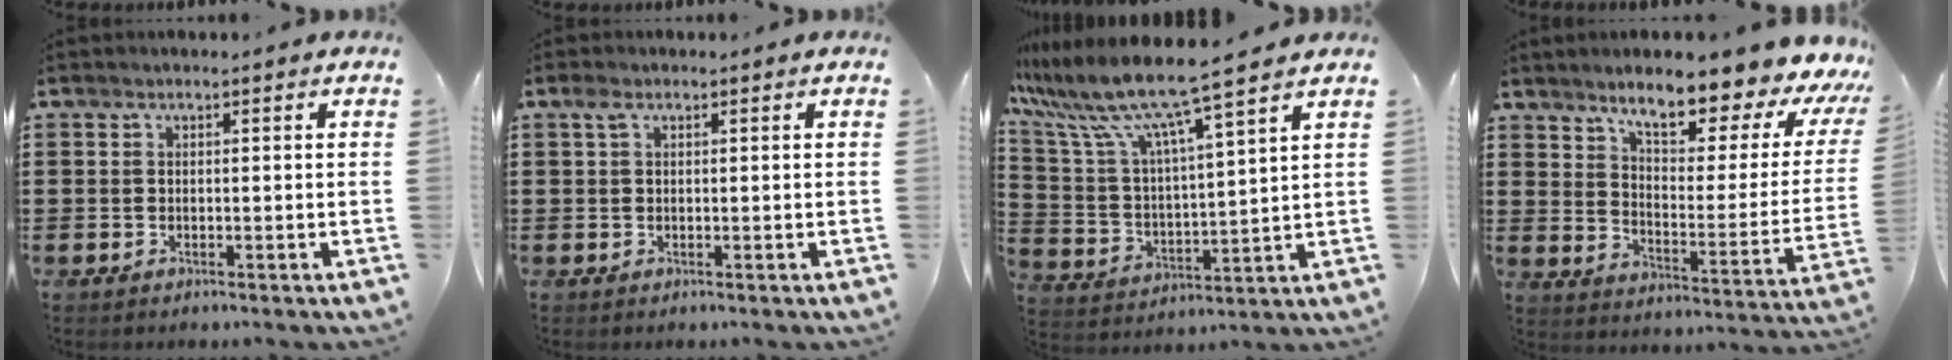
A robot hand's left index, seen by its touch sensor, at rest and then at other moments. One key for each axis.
{"total": 1.5, "fx": 0.6, "fy": 0.8, "fz": 1.1, "tx": -0.025, "ty": 0.007, "tz": 0.010}
{"total": 9.1, "fx": 7.8, "fy": -0.2, "fz": 4.8, "tx": -0.129, "ty": -0.053, "tz": 0.126}
{"total": 9.7, "fx": 8.1, "fy": 1.5, "fz": 5.2, "tx": -0.103, "ty": -0.063, "tz": 0.130}